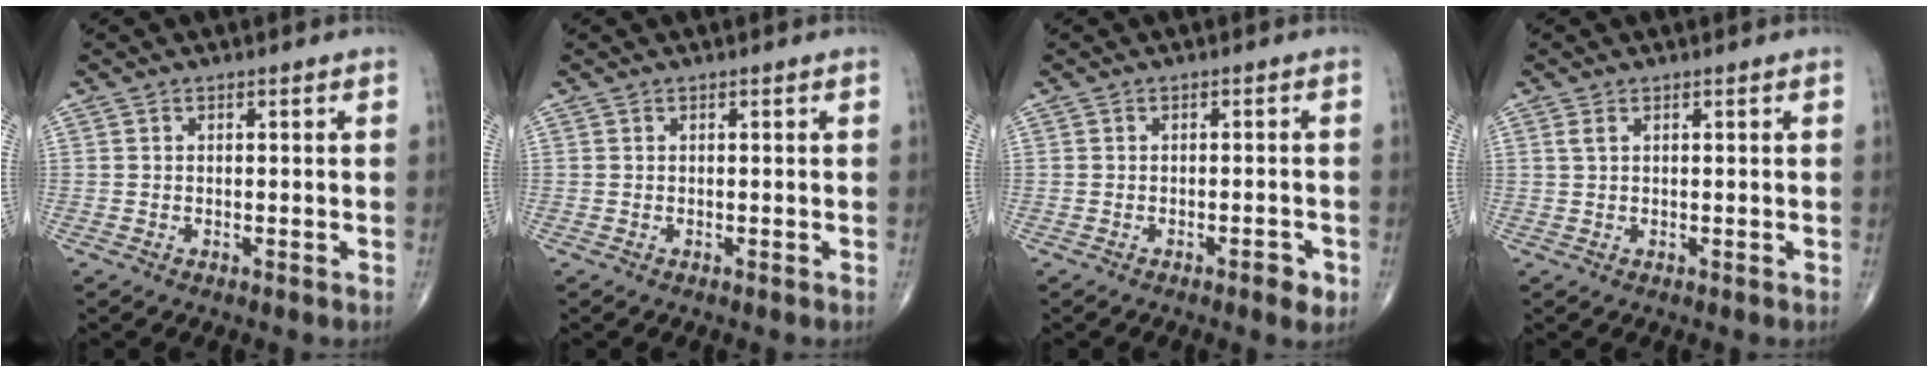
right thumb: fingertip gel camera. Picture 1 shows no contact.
{"total": 0.0}
{"total": 2.7, "force": [-1.4, 0.9, 2.1], "torque": [-0.025, 0.004, -0.020]}
{"total": 1.1, "force": [0.5, 0.4, 0.9], "torque": [-0.023, 0.009, 0.014]}